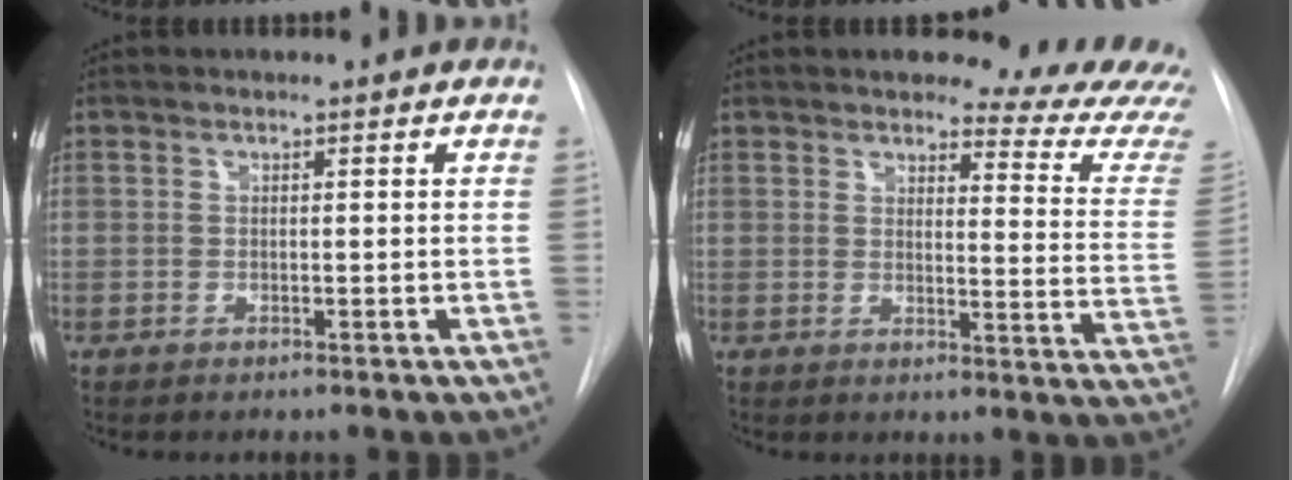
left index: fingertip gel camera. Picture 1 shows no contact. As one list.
[{"total": 14.4, "force": [14.0, 0.8, 3.3], "torque": [-0.022, -0.115, 0.135]}]